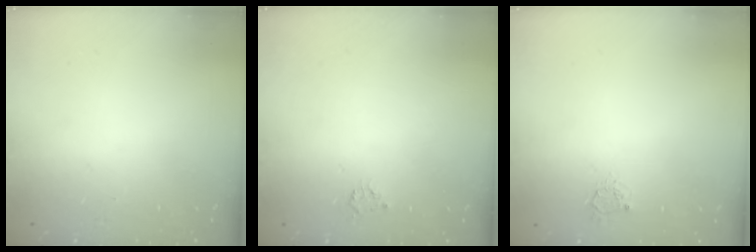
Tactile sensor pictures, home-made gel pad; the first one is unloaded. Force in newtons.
{"total": 2.9, "press": 2.9, "slide": 0.3}
{"total": 3.0, "press": 3.0, "slide": 0.4}